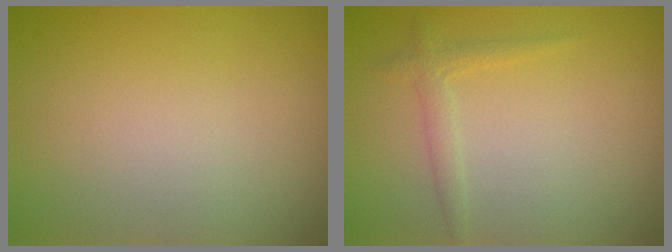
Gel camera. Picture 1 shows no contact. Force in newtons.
{"total": 1.3, "press": 1.3, "slide": 0.0}